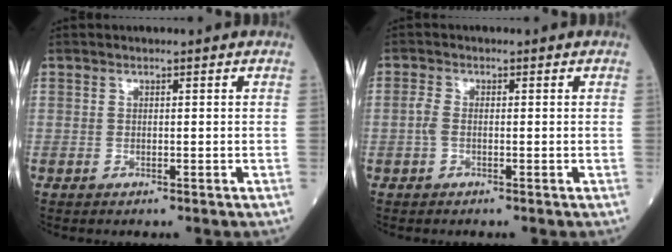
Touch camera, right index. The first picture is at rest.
{"total": 1.7, "force": [-0.4, 0.8, 1.4], "torque": [-0.035, 0.002, -0.010]}